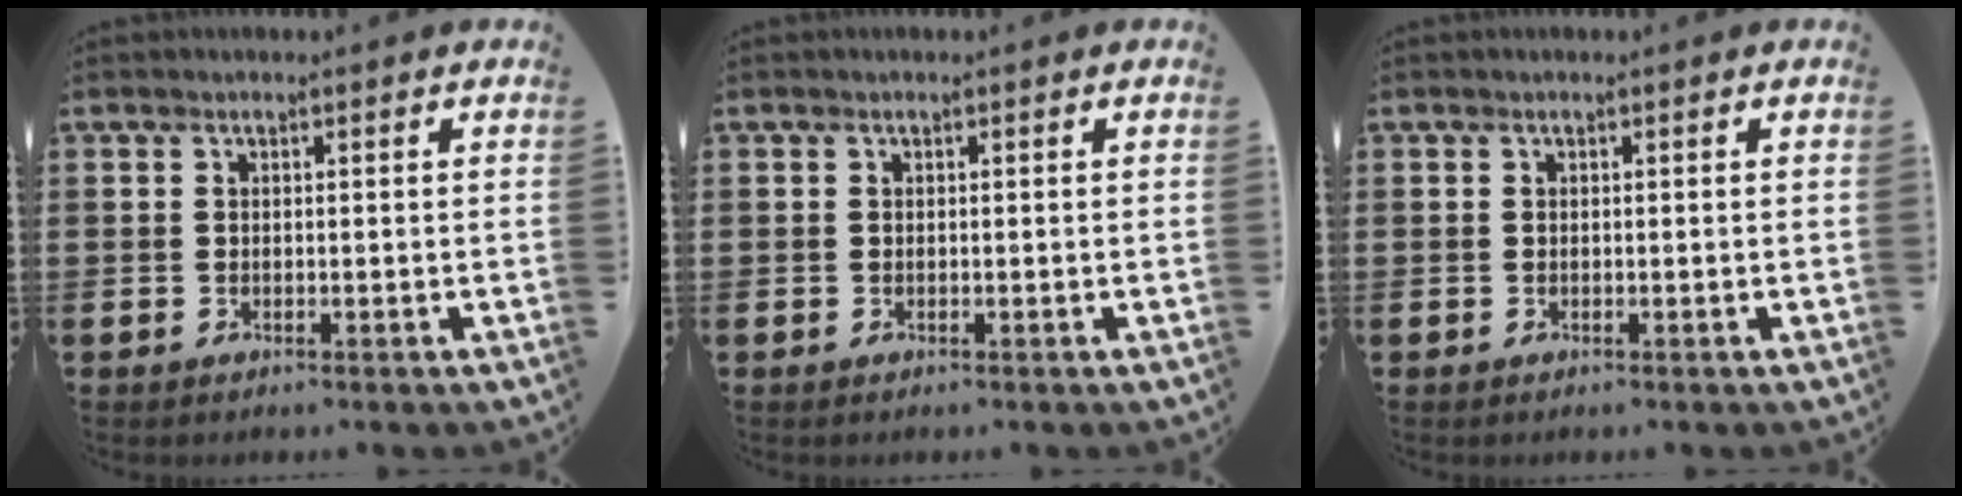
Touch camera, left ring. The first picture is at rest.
{"total": 0.0}
{"total": 0.0}